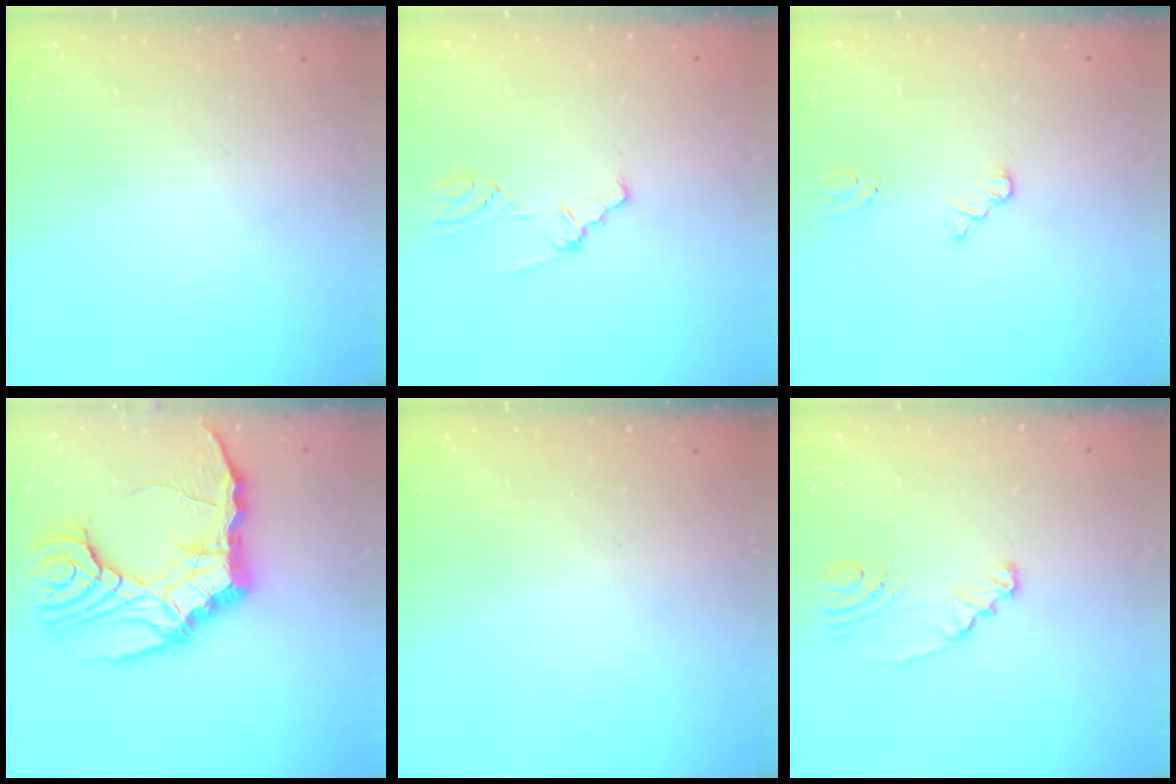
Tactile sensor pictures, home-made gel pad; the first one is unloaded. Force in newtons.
{"total": 1.5, "press": 1.5, "slide": 0.3}
{"total": 1.0, "press": 1.0, "slide": 0.1}
{"total": 18.7, "press": 18.6, "slide": 2.3}
{"total": 0.0}
{"total": 2.5, "press": 2.5, "slide": 0.3}